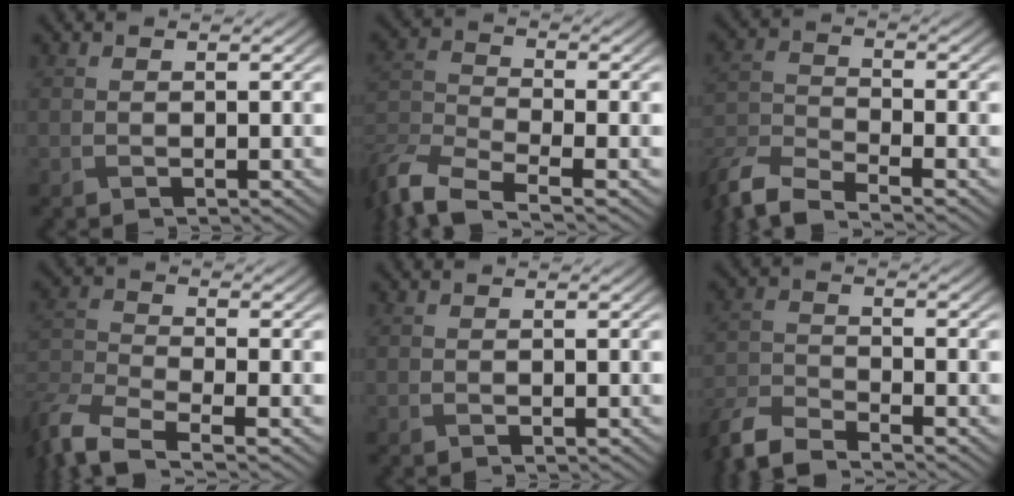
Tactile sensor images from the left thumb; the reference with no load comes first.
{"total": 8.1, "force": [-6.4, 2.3, 4.5], "torque": [-0.111, -0.024, -0.136]}
{"total": 7.9, "force": [-7.0, 1.8, 3.2], "torque": [-0.078, -0.018, -0.144]}
{"total": 7.2, "force": [-5.5, 2.1, 4.1], "torque": [-0.104, -0.023, -0.120]}
{"total": 0.0}
{"total": 6.7, "force": [-6.2, 1.2, 2.3], "torque": [-0.053, -0.013, -0.131]}